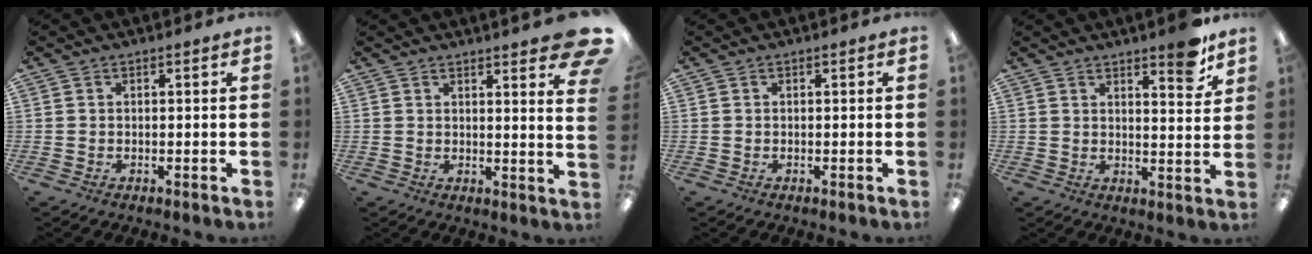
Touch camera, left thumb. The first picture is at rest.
{"total": 6.3, "force": [4.7, 0.6, 4.2], "torque": [-0.054, -0.036, 0.073]}
{"total": 0.0}
{"total": 7.3, "force": [5.8, 1.8, 4.2], "torque": [-0.042, -0.040, 0.091]}